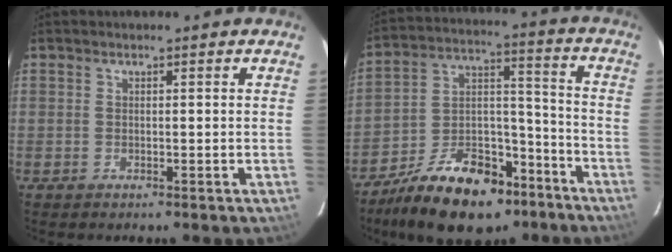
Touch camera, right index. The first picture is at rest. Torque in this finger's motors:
{"motor_torque": [1.22, -0.92, 0.65, 0.08]}